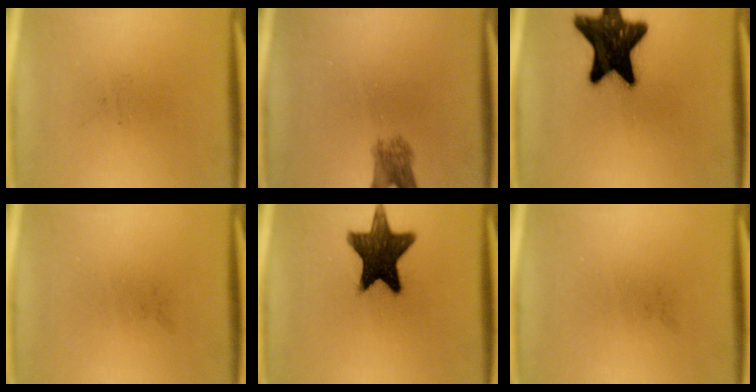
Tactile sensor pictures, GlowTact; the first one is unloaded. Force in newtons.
{"total": 3.4}
{"total": 19.0}
{"total": 0.0}
{"total": 14.8}
{"total": 0.0}